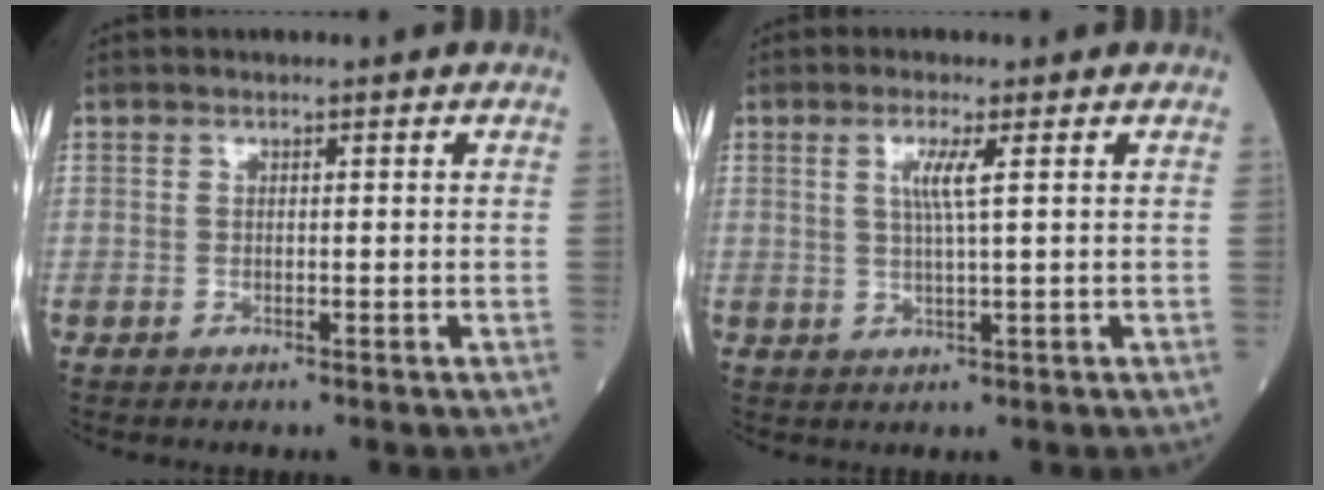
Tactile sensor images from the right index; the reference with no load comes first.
{"total": 3.5, "force": [1.1, -0.4, 3.3], "torque": [-0.068, -0.002, 0.019]}